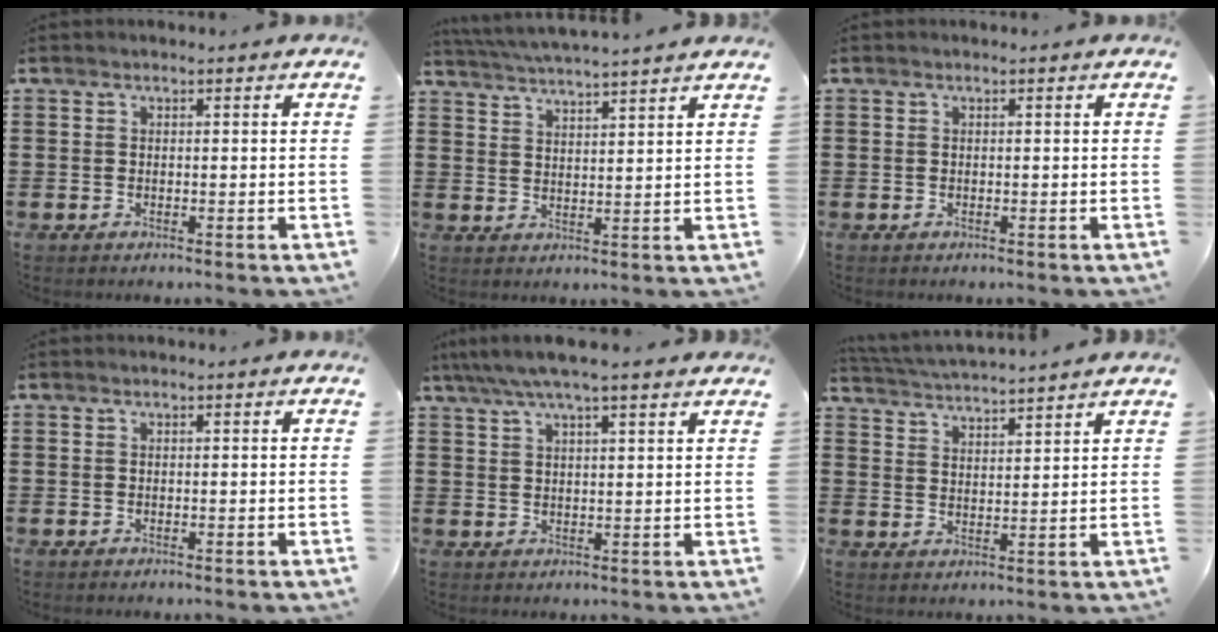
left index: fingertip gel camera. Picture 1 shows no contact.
{"total": 4.4, "force": [4.3, -0.9, 0.8], "torque": [-0.031, -0.022, 0.076]}
{"total": 0.0}
{"total": 0.0}
{"total": 4.6, "force": [3.7, 0.3, 2.8], "torque": [-0.064, -0.008, 0.064]}
{"total": 3.8, "force": [3.7, -0.7, 0.3], "torque": [-0.023, -0.023, 0.063]}